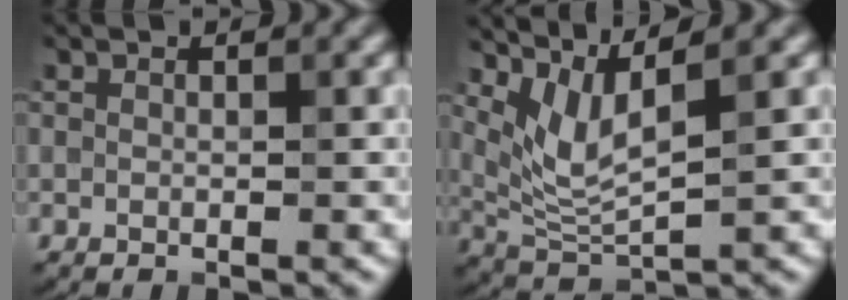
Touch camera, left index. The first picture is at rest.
{"total": 4.2, "force": [2.4, 1.0, 3.3], "torque": [-0.081, -0.007, 0.060]}